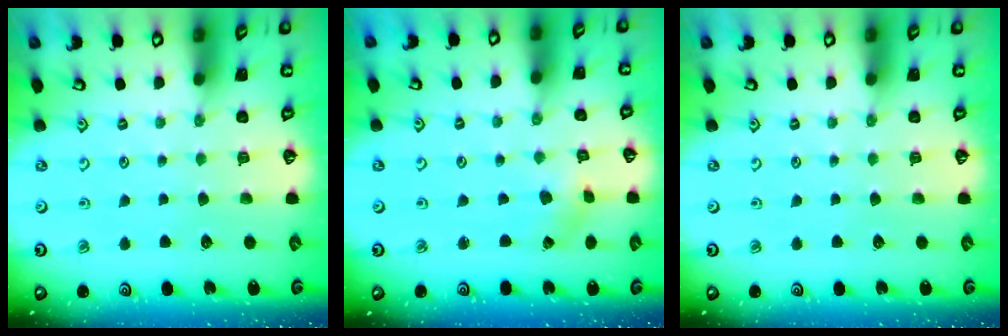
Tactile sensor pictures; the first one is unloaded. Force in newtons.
{"total": 1.2, "press": 1.2, "slide": 0.2}
{"total": 0.0}